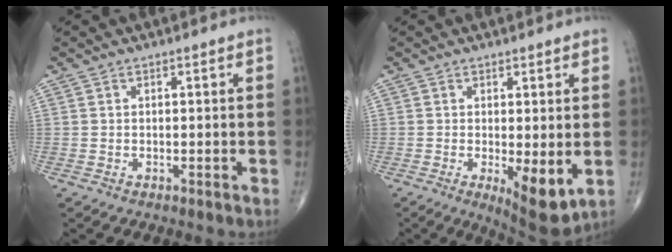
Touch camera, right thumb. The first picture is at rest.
{"total": 8.0, "force": [-1.3, 2.5, 7.5], "torque": [-0.105, -0.024, -0.013]}